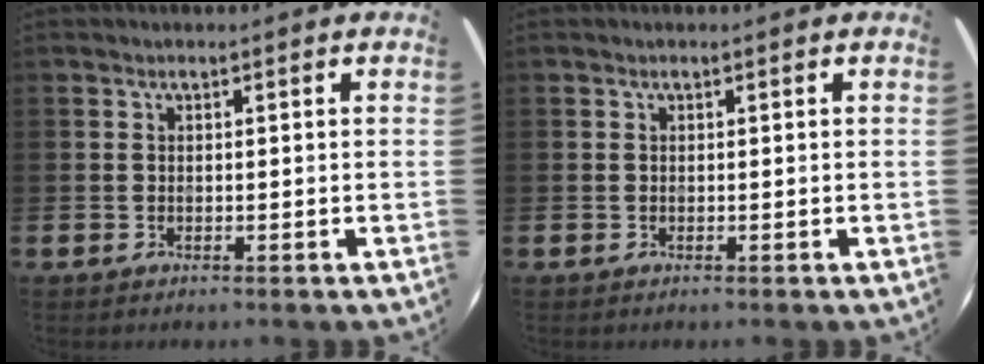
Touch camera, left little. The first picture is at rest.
{"total": 0.0}